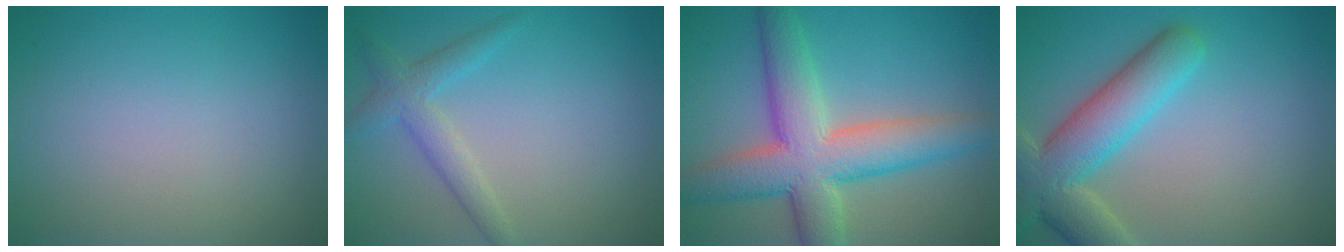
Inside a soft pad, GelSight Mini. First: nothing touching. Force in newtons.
{"total": 2.7, "press": 2.7, "slide": 0.1}
{"total": 9.1, "press": 9.0, "slide": 0.6}
{"total": 7.5, "press": 7.4, "slide": 0.6}